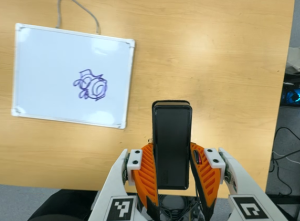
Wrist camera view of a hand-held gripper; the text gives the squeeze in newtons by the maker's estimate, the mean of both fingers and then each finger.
{"total": 5.4, "left": 3.6, "right": 7.2}